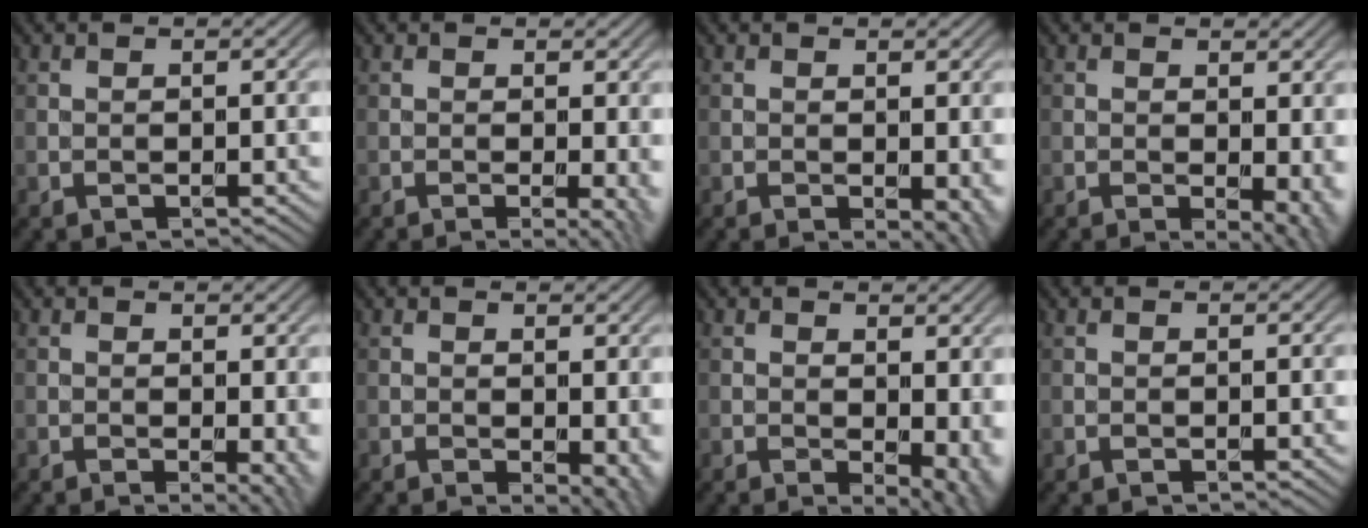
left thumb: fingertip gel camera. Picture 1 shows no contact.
{"total": 3.6, "force": [-0.6, 0.8, 3.4], "torque": [-0.049, -0.007, -0.007]}
{"total": 3.3, "force": [-0.7, 1.3, 2.9], "torque": [-0.034, -0.011, -0.007]}
{"total": 4.5, "force": [-0.2, 1.6, 4.2], "torque": [-0.051, -0.006, -0.001]}
{"total": 3.1, "force": [-0.3, 0.9, 3.0], "torque": [-0.036, -0.006, -0.005]}
{"total": 3.9, "force": [-0.6, 1.8, 3.4], "torque": [-0.040, -0.009, -0.005]}
{"total": 6.3, "force": [0.0, 3.2, 5.4], "torque": [-0.061, -0.008, 0.006]}
{"total": 0.0}